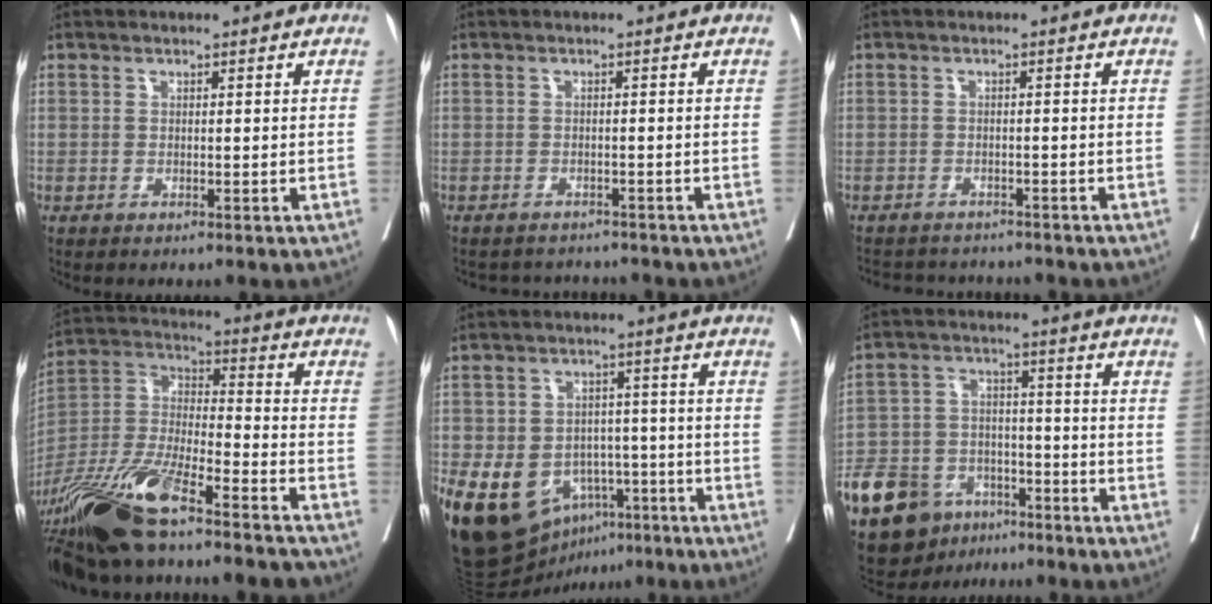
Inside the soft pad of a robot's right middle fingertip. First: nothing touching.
{"total": 3.8, "force": [-3.5, 1.0, -0.8], "torque": [0.015, 0.005, -0.052]}
{"total": 5.4, "force": [-5.2, 1.7, 0.0], "torque": [0.007, 0.005, -0.071]}
{"total": 26.5, "force": [-20.1, 4.9, 16.6], "torque": [-0.363, -0.032, -0.355]}
{"total": 15.1, "force": [-7.0, 11.1, 7.5], "torque": [-0.131, 0.023, -0.098]}
{"total": 20.9, "force": [-13.5, 12.2, 10.3], "torque": [-0.269, 0.004, -0.230]}